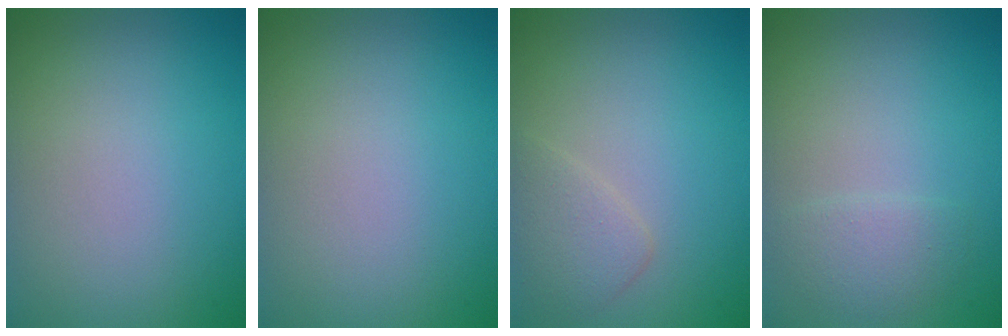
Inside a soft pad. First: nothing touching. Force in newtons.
{"total": 0.0}
{"total": 1.9, "press": 1.9, "slide": 0.0}
{"total": 1.5, "press": 1.5, "slide": 0.1}